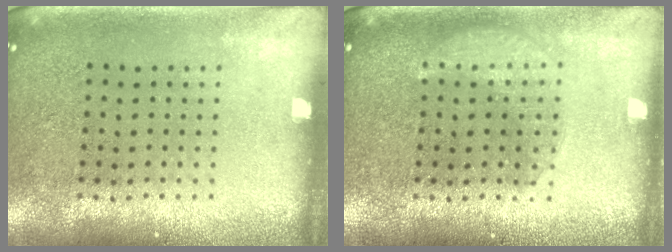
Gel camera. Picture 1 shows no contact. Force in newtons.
{"total": 1.8, "press": 1.8, "slide": 0.2}